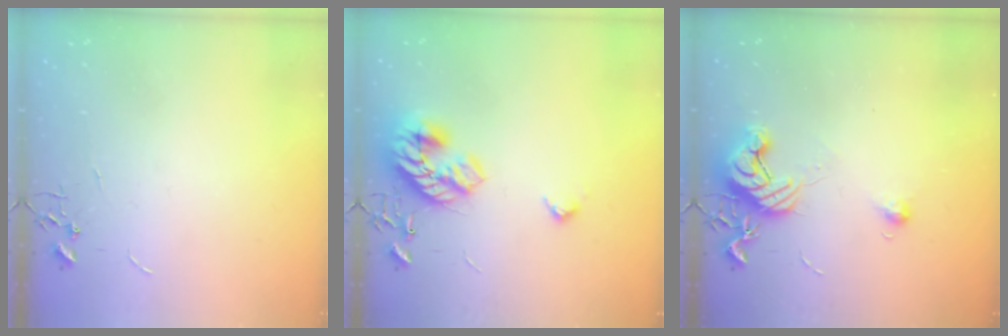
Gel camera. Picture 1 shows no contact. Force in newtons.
{"total": 17.4, "press": 17.4, "slide": 0.6}
{"total": 11.5, "press": 11.4, "slide": 1.2}